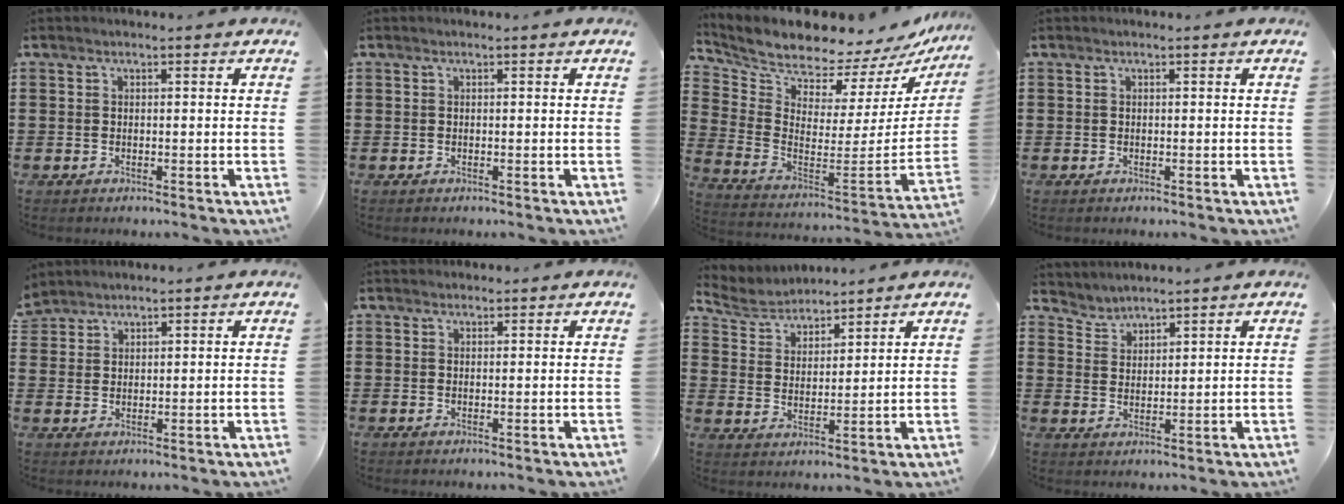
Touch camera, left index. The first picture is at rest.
{"total": 0.0}
{"total": 7.6, "force": [7.5, 1.1, 0.1], "torque": [-0.059, -0.079, 0.126]}
{"total": 0.0}
{"total": 2.3, "force": [2.2, 0.8, -0.3], "torque": [-0.002, 0.002, 0.044]}
{"total": 1.0, "force": [0.9, 0.3, 0.0], "torque": [-0.002, 0.001, 0.019]}
{"total": 4.8, "force": [4.5, 1.6, 0.4], "torque": [-0.032, -0.018, 0.080]}
{"total": 2.7, "force": [2.6, 0.4, -0.6], "torque": [0.002, -0.007, 0.049]}